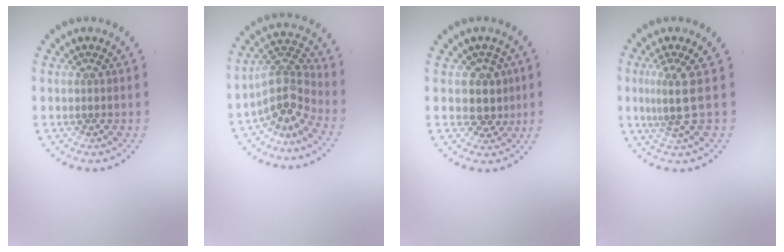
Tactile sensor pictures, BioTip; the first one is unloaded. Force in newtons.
{"total": 4.0, "press": 2.9, "slide": 2.8}
{"total": 2.5, "press": 2.1, "slide": 1.3}
{"total": 2.6, "press": 1.9, "slide": 1.8}